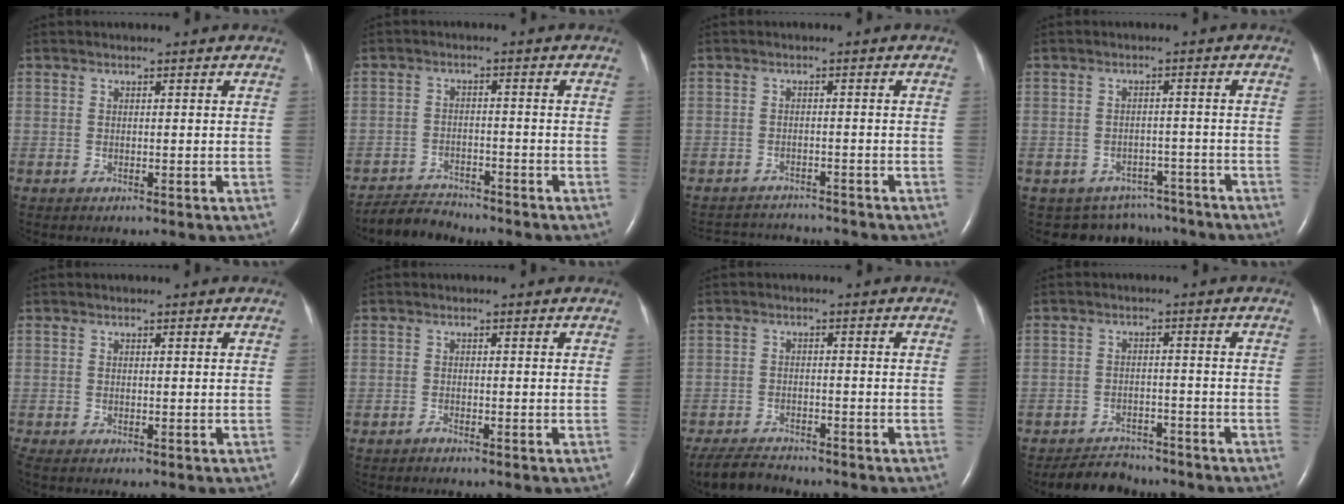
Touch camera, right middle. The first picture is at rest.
{"total": 4.4, "force": [-4.4, 0.5, -0.3], "torque": [0.000, -0.013, -0.078]}
{"total": 6.8, "force": [-6.8, 0.5, 0.6], "torque": [-0.011, 0.002, -0.099]}
{"total": 8.4, "force": [-7.3, 4.0, -0.3], "torque": [0.003, 0.020, -0.085]}
{"total": 0.6, "force": [-0.5, 0.0, 0.3], "torque": [-0.011, -0.005, -0.012]}
{"total": 0.6, "force": [-0.6, 0.0, 0.1], "torque": [-0.005, -0.001, -0.010]}
{"total": 5.7, "force": [-5.4, 1.1, 1.5], "torque": [-0.030, -0.019, -0.092]}
{"total": 5.2, "force": [-4.9, 1.7, 0.4], "torque": [-0.013, -0.008, -0.082]}